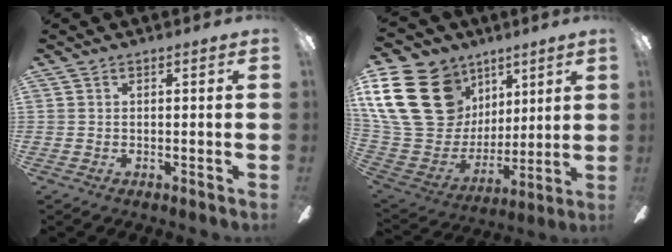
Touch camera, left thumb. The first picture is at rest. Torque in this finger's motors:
{"motor_torque": [0.53, 0.80, 1.62, -1.15, 0.53]}